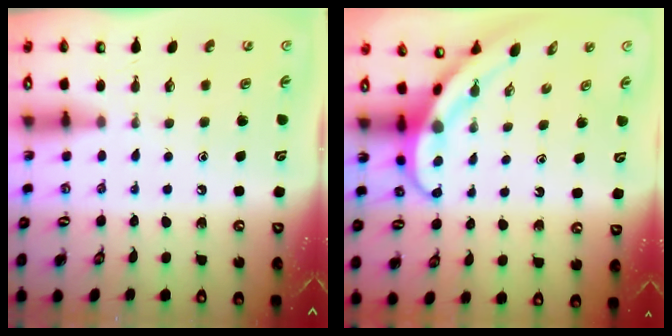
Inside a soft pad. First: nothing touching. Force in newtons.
{"total": 5.3, "press": 5.2, "slide": 0.3}